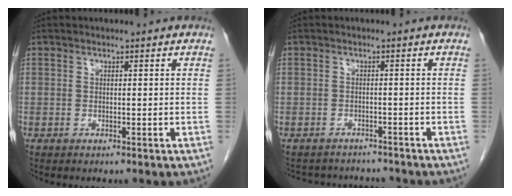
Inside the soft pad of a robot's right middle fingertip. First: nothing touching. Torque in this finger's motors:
{"motor_torque": [0.22, -0.09, -0.32, -0.03]}